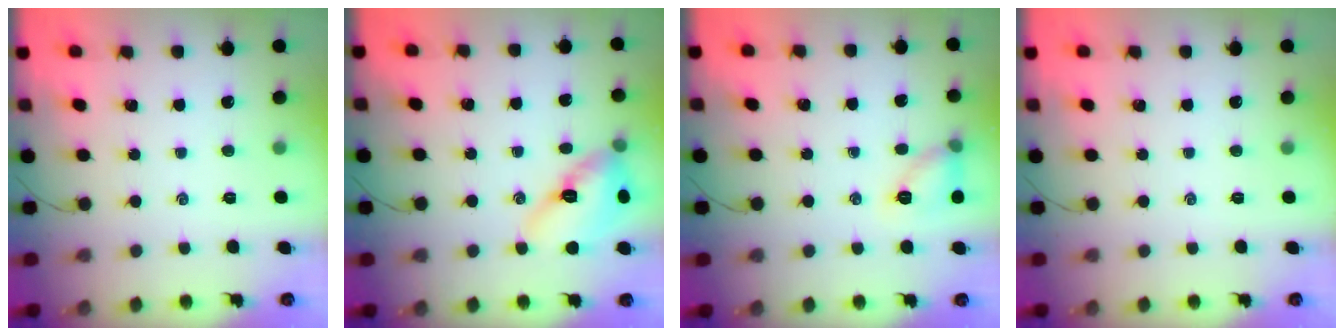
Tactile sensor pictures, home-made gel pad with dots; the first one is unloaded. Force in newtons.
{"total": 13.4, "press": 13.3, "slide": 1.7}
{"total": 8.6, "press": 8.5, "slide": 0.2}
{"total": 0.0}